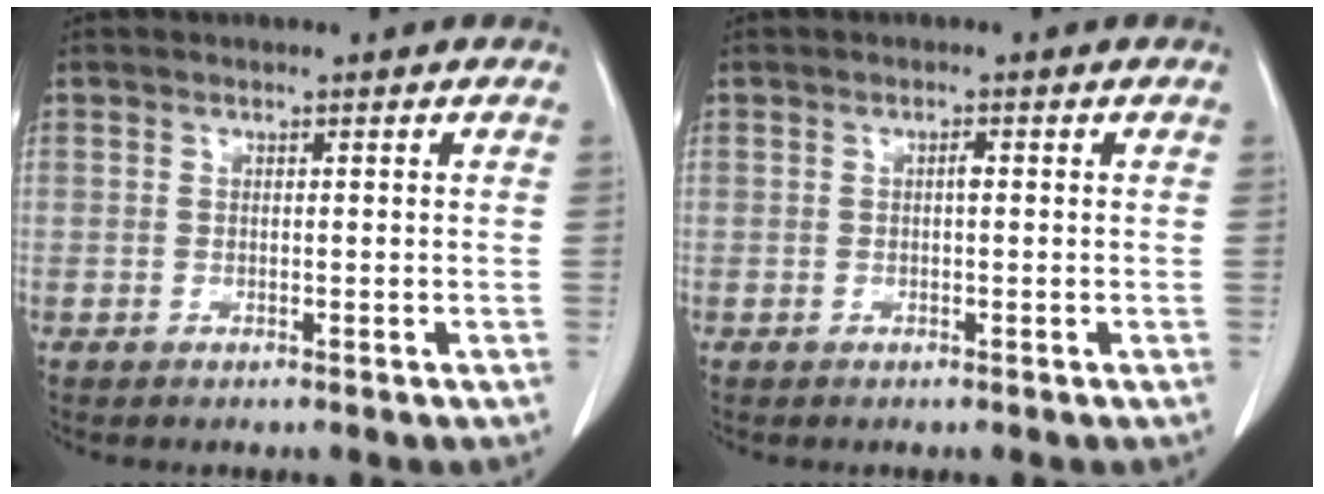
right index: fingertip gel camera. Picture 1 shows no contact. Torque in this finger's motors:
{"motor_torque": [0.15, -0.11, 0.02, 0.02]}